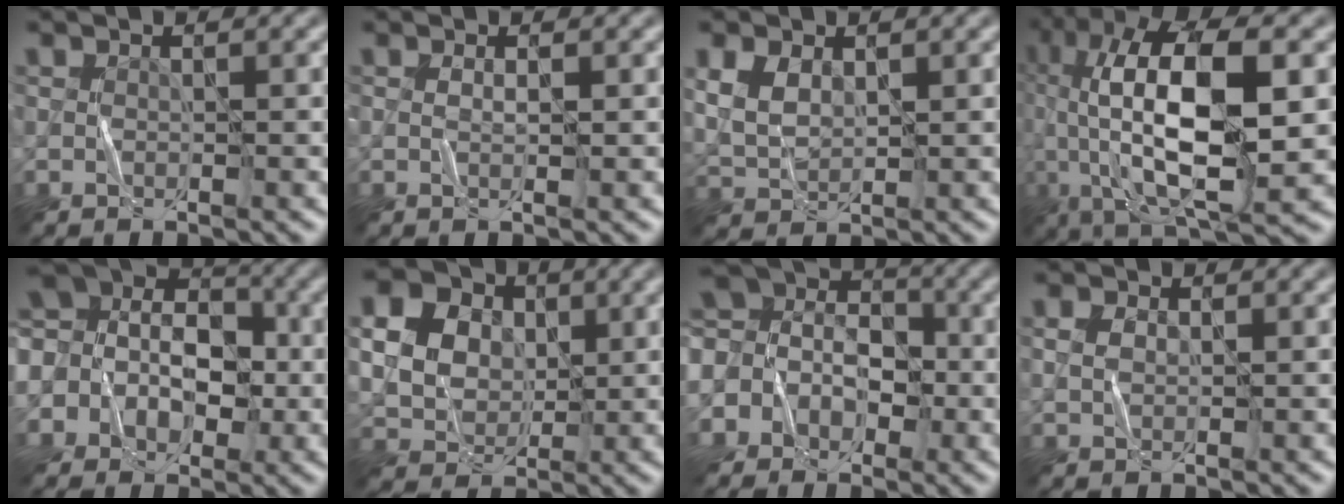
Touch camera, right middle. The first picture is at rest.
{"total": 0.8, "force": [0.0, 0.0, 0.8], "torque": [-0.021, 0.001, -0.001]}
{"total": 3.4, "force": [1.0, 2.2, 2.4], "torque": [-0.065, 0.000, 0.023]}
{"total": 14.2, "force": [0.5, 5.2, 13.2], "torque": [-0.252, 0.015, 0.006]}
{"total": 11.1, "force": [1.4, 9.0, 6.4], "torque": [-0.129, 0.045, -0.020]}
{"total": 13.6, "force": [3.9, 11.4, 6.3], "torque": [-0.162, 0.027, 0.069]}
{"total": 9.6, "force": [-0.2, 8.6, 4.2], "torque": [-0.121, 0.051, -0.054]}
{"total": 1.2, "force": [0.2, 0.8, 0.9], "torque": [-0.023, 0.003, 0.004]}